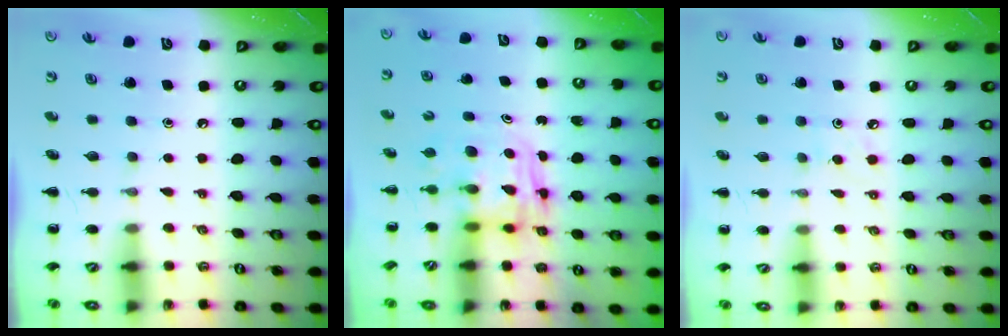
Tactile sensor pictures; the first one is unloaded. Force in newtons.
{"total": 2.7, "press": 2.7, "slide": 0.2}
{"total": 2.8, "press": 2.7, "slide": 1.0}